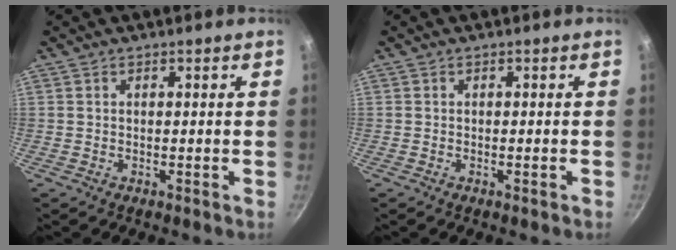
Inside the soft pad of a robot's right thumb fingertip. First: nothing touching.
{"total": 0.8, "force": [-0.4, 0.1, 0.7], "torque": [-0.014, 0.003, -0.007]}